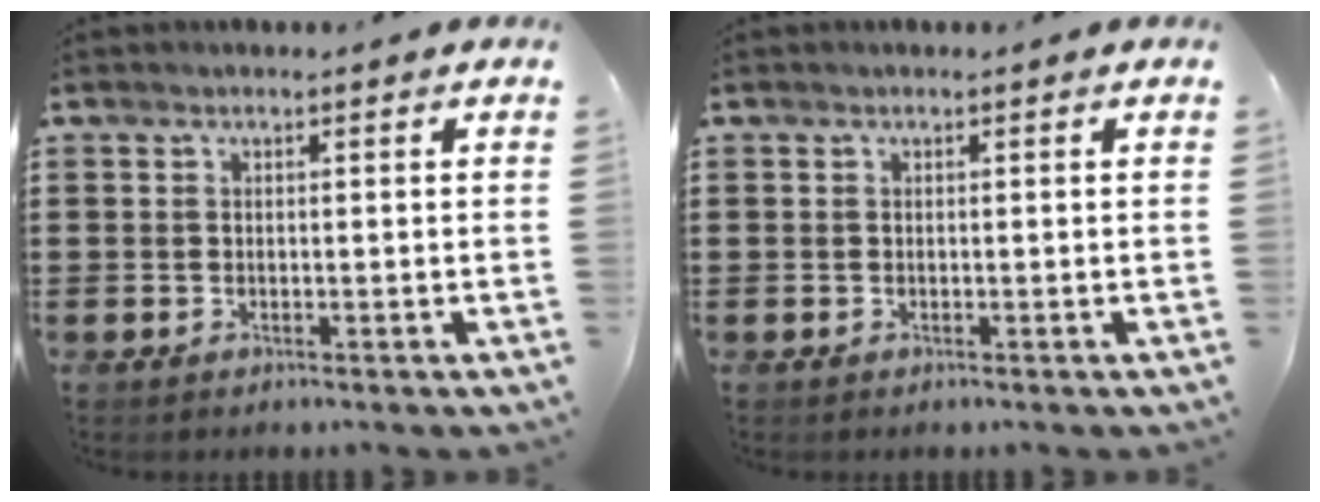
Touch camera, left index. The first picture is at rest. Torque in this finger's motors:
{"motor_torque": [0.00, 0.00, 0.00, 0.00]}